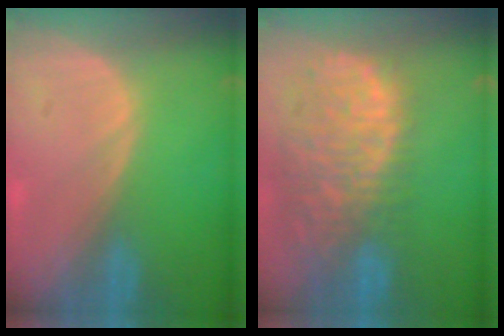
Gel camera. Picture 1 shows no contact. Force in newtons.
{"total": 13.6, "press": 11.0, "slide": 7.9}